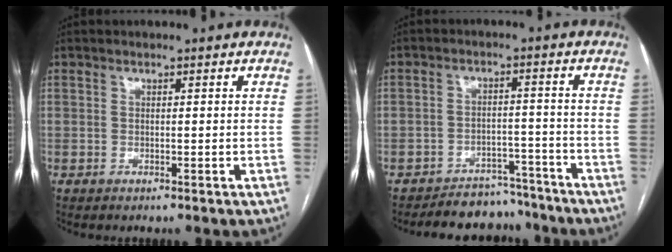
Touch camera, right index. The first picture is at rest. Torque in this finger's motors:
{"motor_torque": [-0.41, 0.31, -0.60, -0.10]}